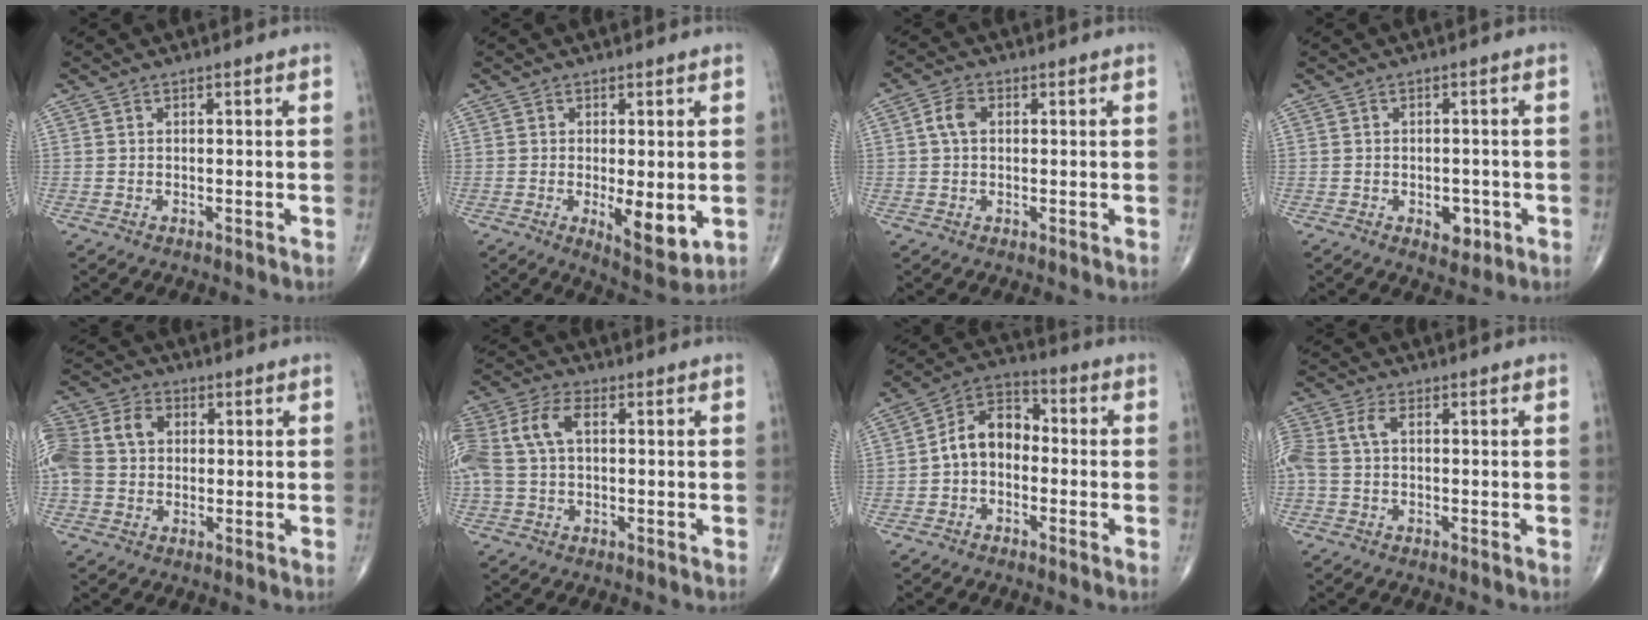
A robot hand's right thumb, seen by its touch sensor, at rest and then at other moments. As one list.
[{"total": 7.5, "force": [-1.1, 2.6, 6.9], "torque": [-0.098, -0.022, -0.009]}, {"total": 3.6, "force": [0.6, 2.4, 2.6], "torque": [-0.052, 0.008, 0.007]}, {"total": 3.8, "force": [-1.3, 2.4, 2.6], "torque": [-0.015, 0.005, -0.010]}, {"total": 14.4, "force": [2.2, 11.0, 9.0], "torque": [-0.202, 0.037, 0.037]}, {"total": 11.8, "force": [1.8, 7.0, 9.3], "torque": [-0.230, 0.034, 0.035]}, {"total": 9.0, "force": [-1.2, 6.3, 6.3], "torque": [-0.086, 0.035, -0.041]}, {"total": 6.9, "force": [0.5, 3.8, 5.7], "torque": [-0.160, 0.020, 0.008]}]